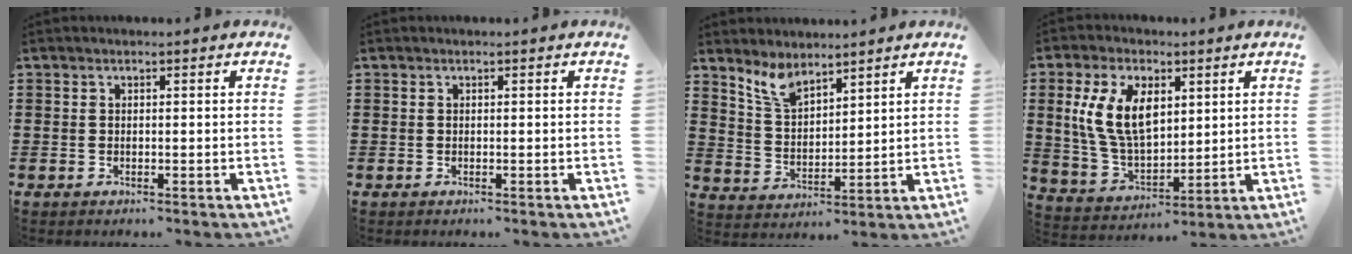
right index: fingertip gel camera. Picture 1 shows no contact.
{"total": 0.0}
{"total": 5.5, "force": [4.7, 1.8, 2.3], "torque": [-0.059, -0.012, 0.088]}
{"total": 10.6, "force": [3.0, 6.1, 8.2], "torque": [-0.196, 0.008, 0.051]}